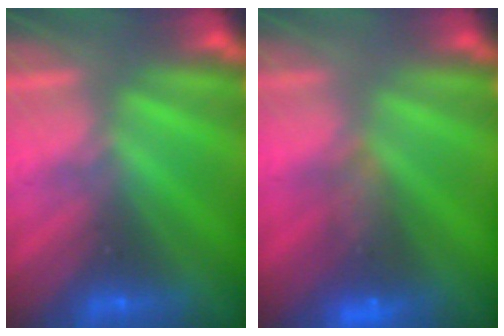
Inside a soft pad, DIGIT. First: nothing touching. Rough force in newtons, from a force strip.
{"total": 6.7}